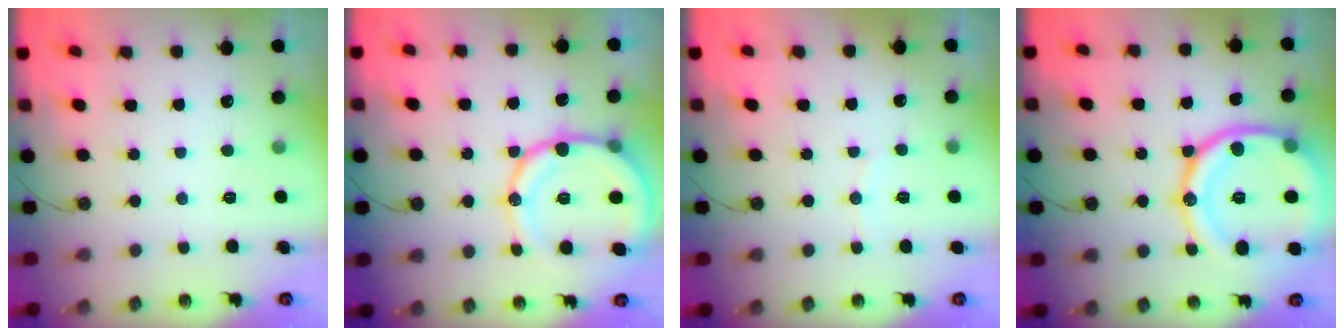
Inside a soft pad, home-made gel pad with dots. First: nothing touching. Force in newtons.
{"total": 16.7, "press": 16.4, "slide": 3.4}
{"total": 2.4, "press": 2.3, "slide": 0.3}
{"total": 24.2, "press": 24.0, "slide": 2.7}